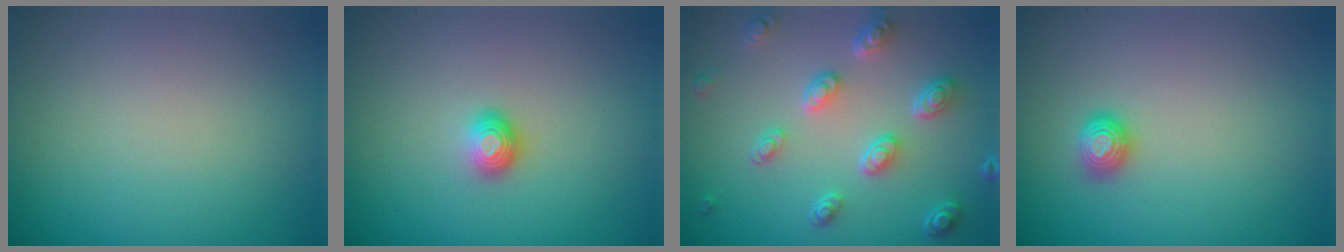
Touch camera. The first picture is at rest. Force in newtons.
{"total": 1.5, "press": 1.1, "slide": 1.0}
{"total": 4.8, "press": 3.7, "slide": 3.0}
{"total": 1.1, "press": 1.1, "slide": 0.2}